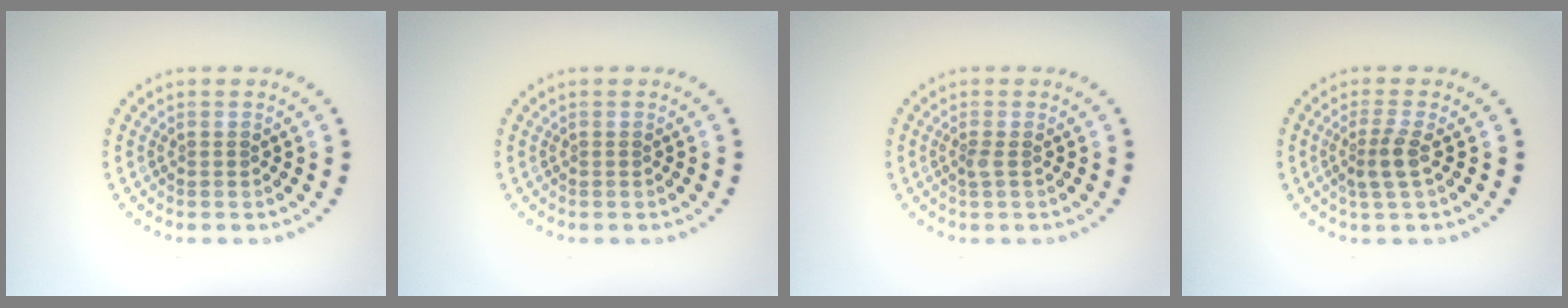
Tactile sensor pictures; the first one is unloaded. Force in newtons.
{"total": 0.0}
{"total": 0.8, "press": 0.5, "slide": 0.5}
{"total": 2.3, "press": 1.8, "slide": 1.3}